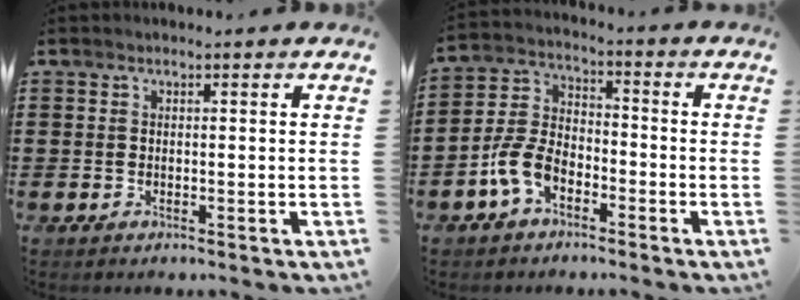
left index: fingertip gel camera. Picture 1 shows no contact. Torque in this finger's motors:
{"motor_torque": [1.33, 0.81, 0.37, 0.10]}